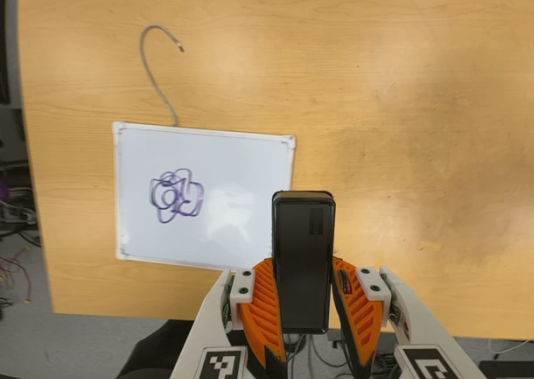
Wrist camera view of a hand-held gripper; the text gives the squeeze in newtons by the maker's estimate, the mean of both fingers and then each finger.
{"total": 6.1, "left": 4.0, "right": 8.1}